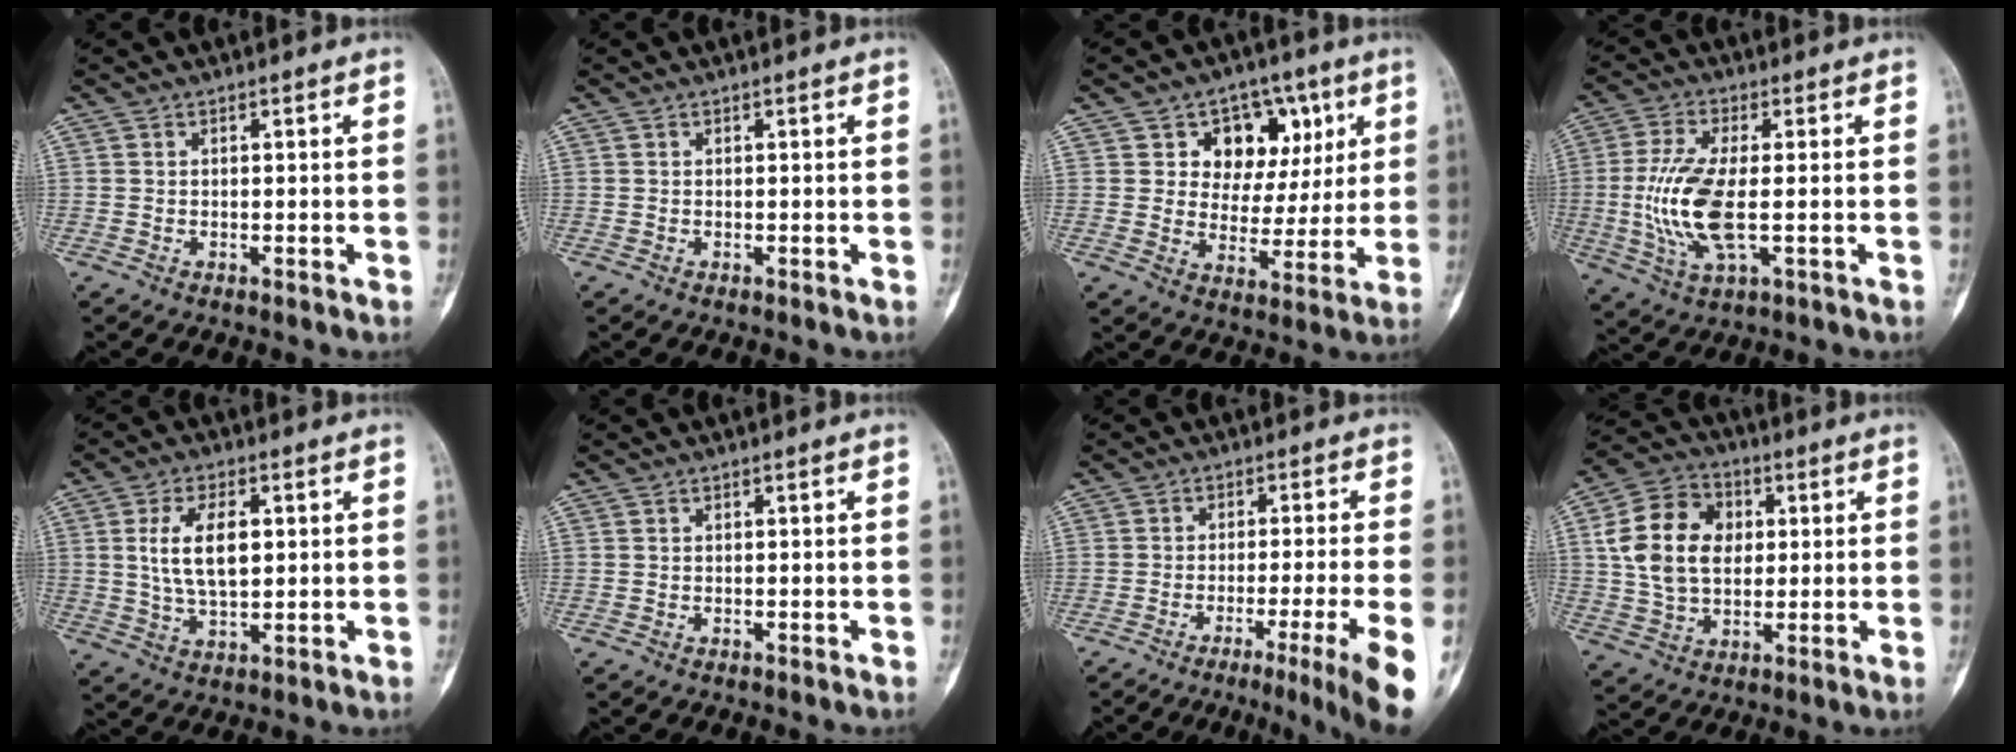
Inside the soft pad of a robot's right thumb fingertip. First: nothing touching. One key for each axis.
{"total": 0.0}
{"total": 12.6, "fx": 5.0, "fy": 9.6, "fz": 6.5, "tx": -0.038, "ty": -0.013, "tz": 0.075}
{"total": 11.9, "fx": -1.1, "fy": 4.4, "fz": 11.0, "tx": -0.245, "ty": -0.005, "tz": -0.019}
{"total": 9.4, "fx": 1.7, "fy": 4.8, "fz": 7.9, "tx": -0.140, "ty": -0.005, "tz": 0.036}
{"total": 0.0}
{"total": 11.1, "fx": -5.6, "fy": -1.0, "fz": 9.5, "tx": -0.140, "ty": -0.005, "tz": -0.084}
{"total": 14.9, "fx": 2.6, "fy": 10.8, "fz": 10.0, "tx": -0.157, "ty": 0.010, "tz": 0.044}